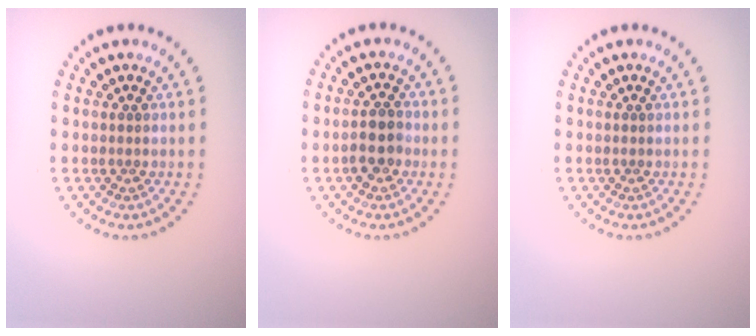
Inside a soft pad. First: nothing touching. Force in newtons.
{"total": 2.4, "press": 2.2, "slide": 0.8}
{"total": 0.0}